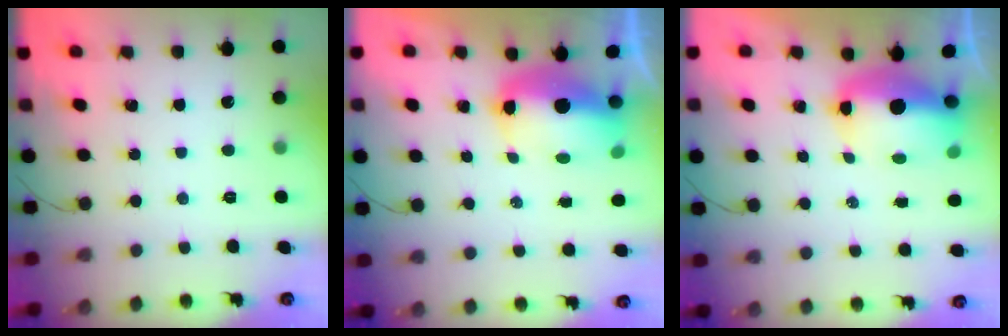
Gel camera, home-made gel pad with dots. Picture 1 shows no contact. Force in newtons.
{"total": 8.7, "press": 8.5, "slide": 1.7}
{"total": 11.1, "press": 10.8, "slide": 2.6}